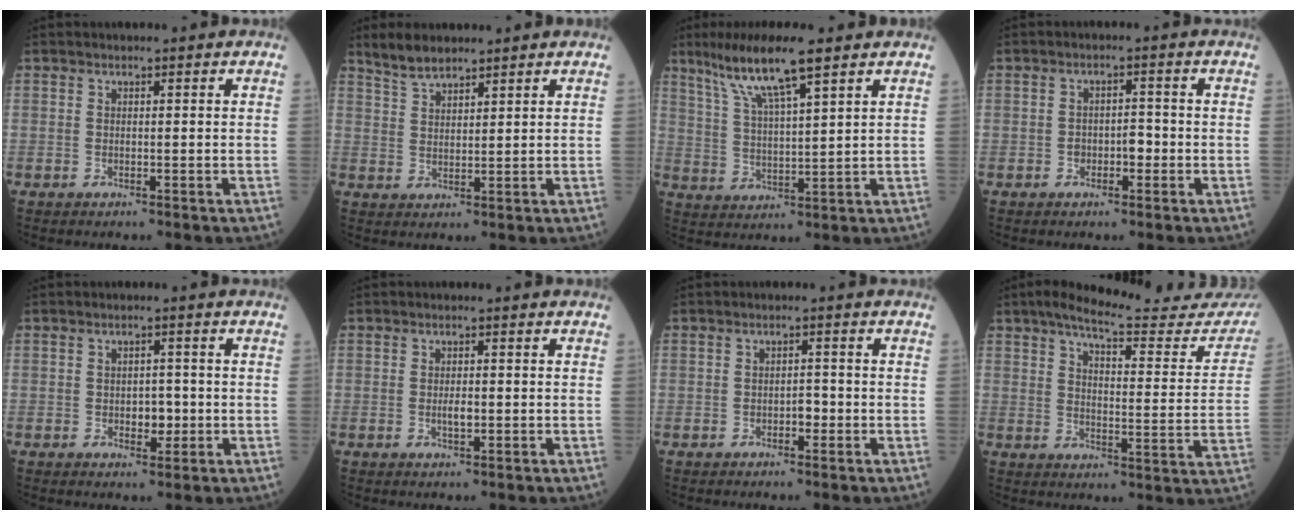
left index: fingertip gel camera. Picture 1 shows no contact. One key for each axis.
{"total": 4.2, "fx": 3.8, "fy": 1.0, "fz": 1.5, "tx": -0.039, "ty": 0.011, "tz": 0.077}
{"total": 9.9, "fx": 6.7, "fy": 0.3, "fz": 7.2, "tx": -0.140, "ty": 0.012, "tz": 0.124}
{"total": 2.5, "fx": -0.9, "fy": 1.4, "fz": 1.9, "tx": -0.026, "ty": 0.011, "tz": -0.014}
{"total": 2.8, "fx": -0.6, "fy": 1.8, "fz": 2.1, "tx": -0.026, "ty": 0.004, "tz": -0.005}
{"total": 1.7, "fx": -0.3, "fy": 0.7, "fz": 1.5, "tx": -0.030, "ty": 0.001, "tz": -0.005}
{"total": 1.7, "fx": -0.7, "fy": 0.9, "fz": 1.2, "tx": -0.014, "ty": 0.005, "tz": -0.013}
{"total": 21.4, "fx": 19.7, "fy": 2.4, "fz": 8.0, "tx": -0.108, "ty": -0.057, "tz": 0.236}